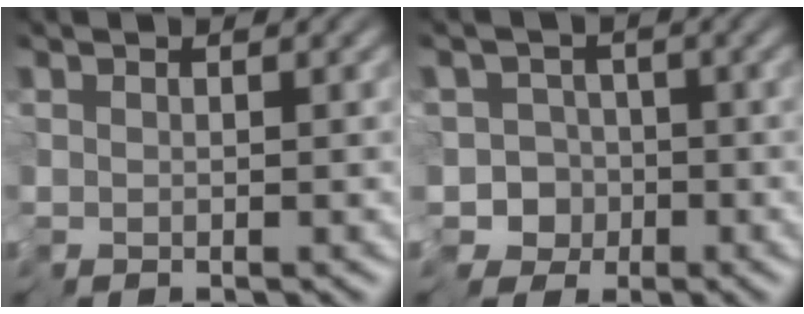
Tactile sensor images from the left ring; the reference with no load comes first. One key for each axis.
{"total": 6.4, "fx": -3.4, "fy": 5.1, "fz": 1.8, "tx": -0.013, "ty": 0.016, "tz": -0.083}